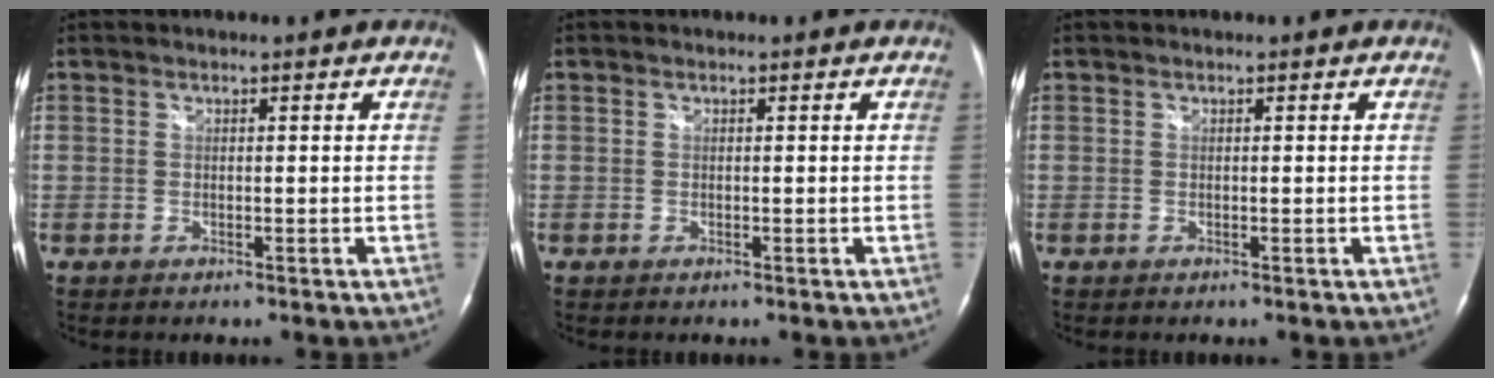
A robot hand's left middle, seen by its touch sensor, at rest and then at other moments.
{"total": 0.0}
{"total": 0.0}